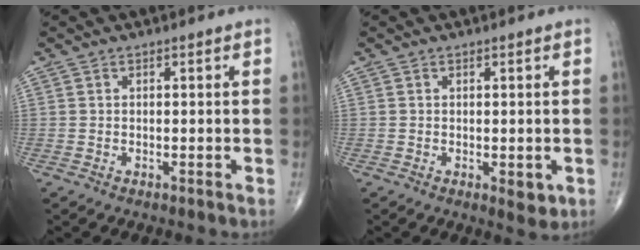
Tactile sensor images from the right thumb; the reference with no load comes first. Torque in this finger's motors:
{"motor_torque": [0.43, 0.55, -0.14, -0.05, 0.05]}